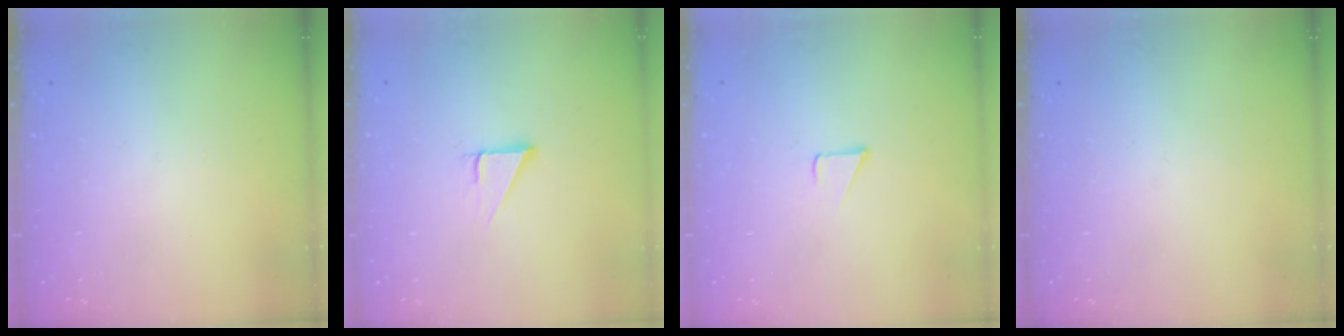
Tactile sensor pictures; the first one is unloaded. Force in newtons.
{"total": 2.7, "press": 2.7, "slide": 0.0}
{"total": 2.3, "press": 2.3, "slide": 0.2}
{"total": 0.0}